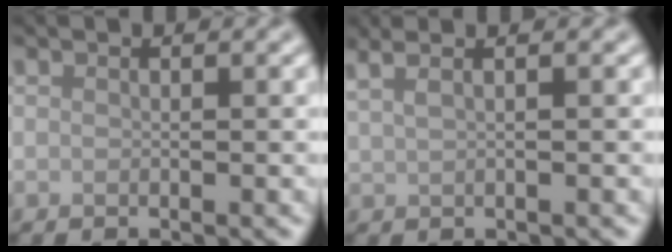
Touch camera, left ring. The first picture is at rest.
{"total": 3.7, "force": [2.3, 1.7, 2.4], "torque": [-0.032, 0.021, 0.016]}